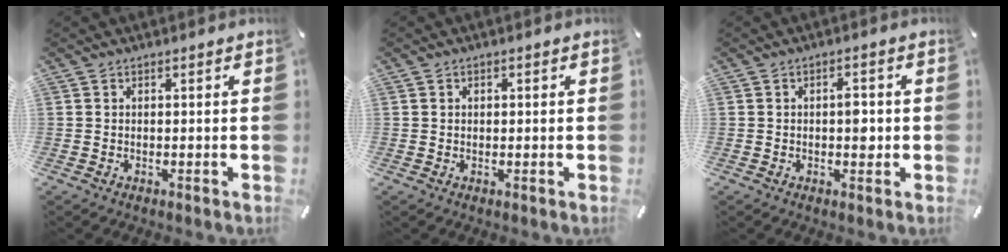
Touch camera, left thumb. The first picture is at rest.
{"total": 0.5, "force": [0.2, 0.4, 0.3], "torque": [-0.006, 0.003, 0.002]}
{"total": 3.5, "force": [-0.1, 1.9, 2.9], "torque": [-0.031, -0.004, -0.007]}